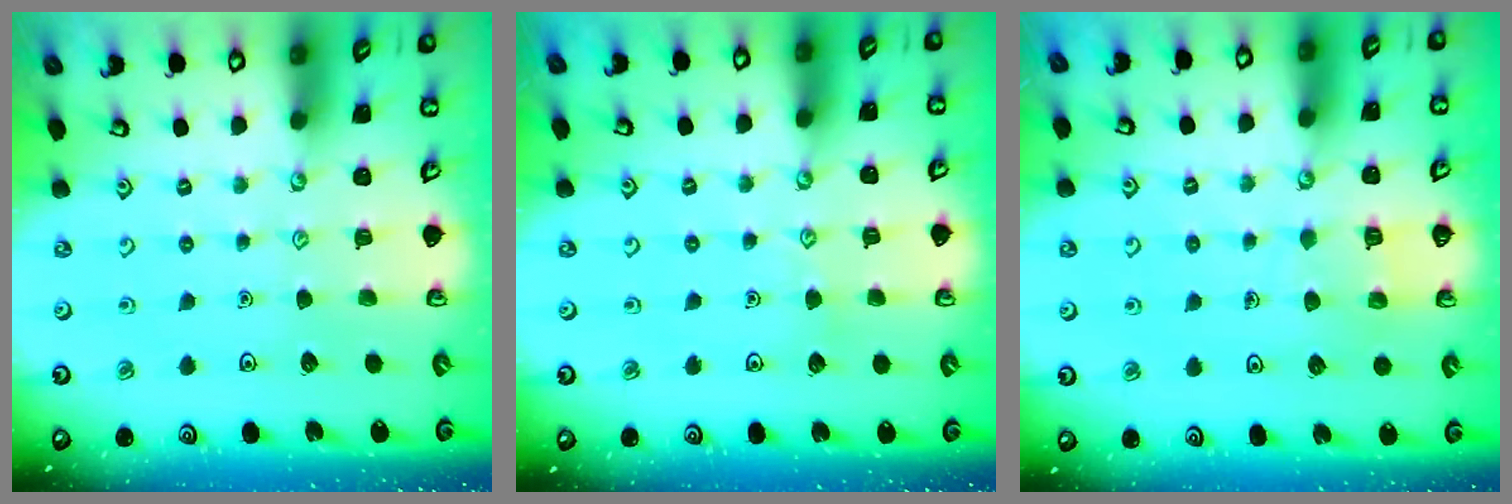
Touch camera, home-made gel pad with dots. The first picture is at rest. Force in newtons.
{"total": 3.8, "press": 3.7, "slide": 0.3}
{"total": 5.7, "press": 5.6, "slide": 0.4}